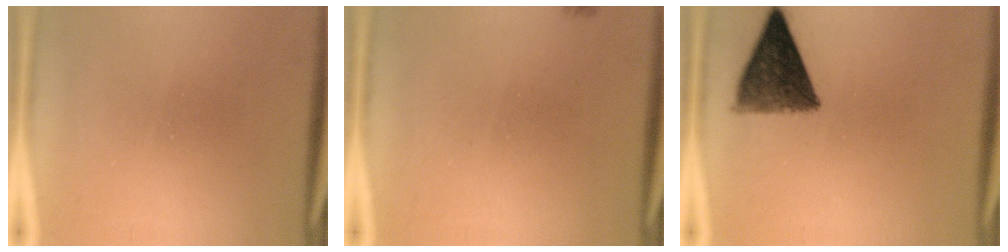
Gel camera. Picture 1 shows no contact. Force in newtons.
{"total": 1.1}
{"total": 9.8}